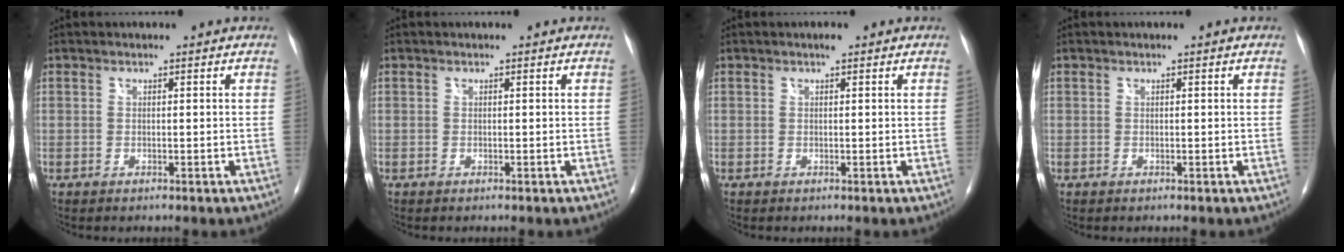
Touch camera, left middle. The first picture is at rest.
{"total": 0.0}
{"total": 1.2, "force": [0.7, 0.3, 0.9], "torque": [-0.017, 0.006, 0.007]}
{"total": 0.0}